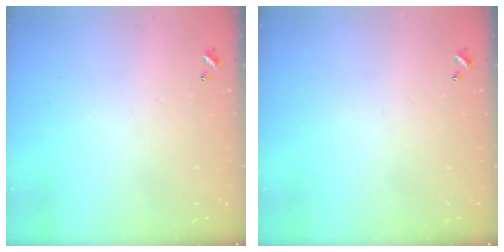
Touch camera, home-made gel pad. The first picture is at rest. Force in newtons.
{"total": 0.0}